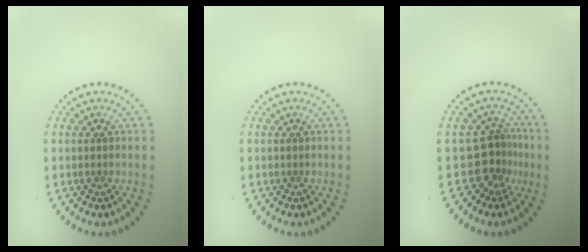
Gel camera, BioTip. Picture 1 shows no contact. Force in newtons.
{"total": 0.0}
{"total": 2.8, "press": 1.8, "slide": 2.1}